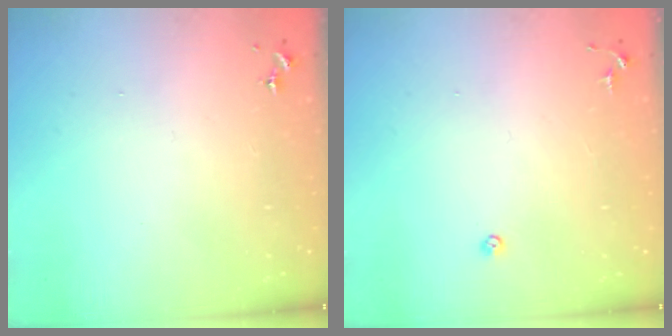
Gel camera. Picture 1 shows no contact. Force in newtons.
{"total": 3.3, "press": 3.3, "slide": 0.7}